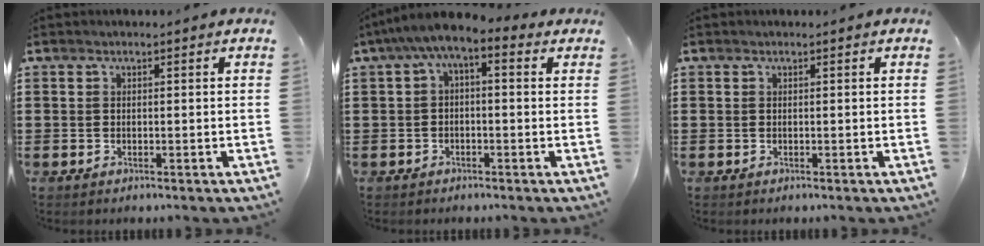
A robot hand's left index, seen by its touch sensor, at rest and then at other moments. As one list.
[{"total": 3.0, "force": [-0.5, 0.7, 2.9], "torque": [-0.065, -0.010, -0.019]}, {"total": 0.0}]